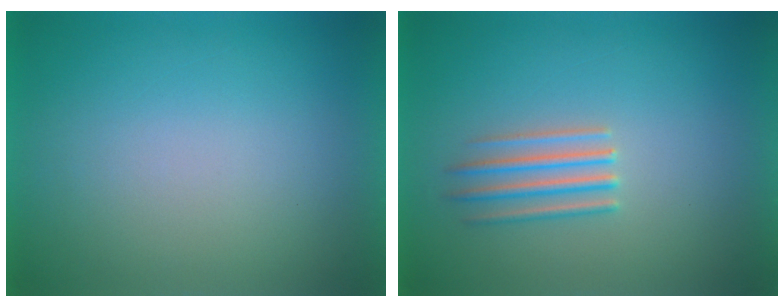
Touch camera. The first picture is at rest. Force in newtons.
{"total": 2.9}